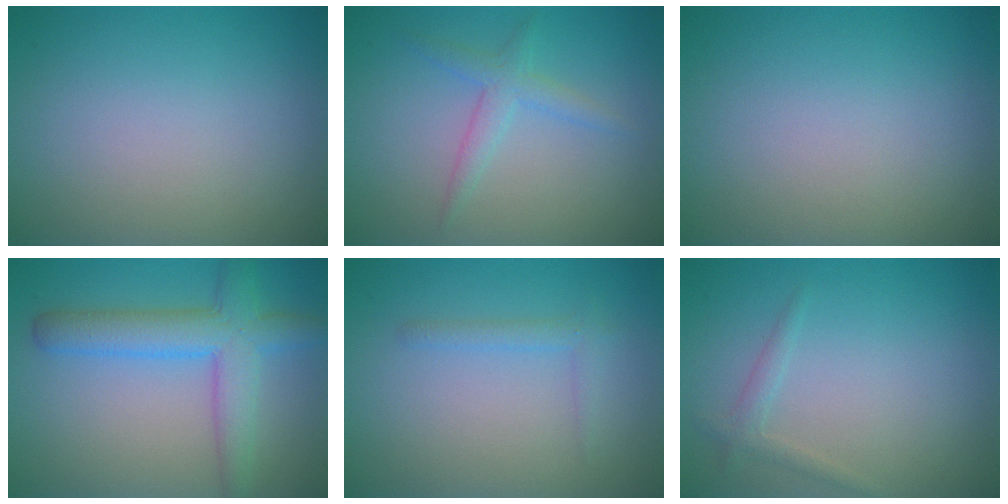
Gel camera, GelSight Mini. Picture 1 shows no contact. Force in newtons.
{"total": 1.3, "press": 1.3, "slide": 0.1}
{"total": 0.0}
{"total": 5.5, "press": 5.5, "slide": 0.2}
{"total": 1.1, "press": 1.1, "slide": 0.1}
{"total": 1.2, "press": 1.2, "slide": 0.1}